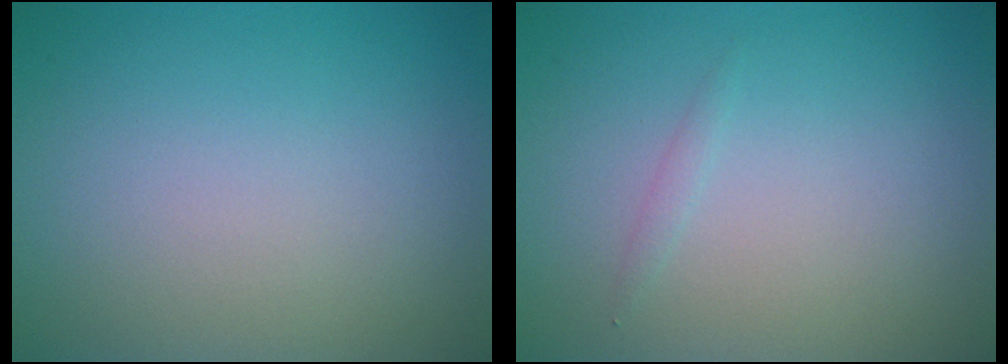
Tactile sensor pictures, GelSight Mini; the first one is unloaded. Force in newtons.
{"total": 0.5, "press": 0.5, "slide": 0.0}